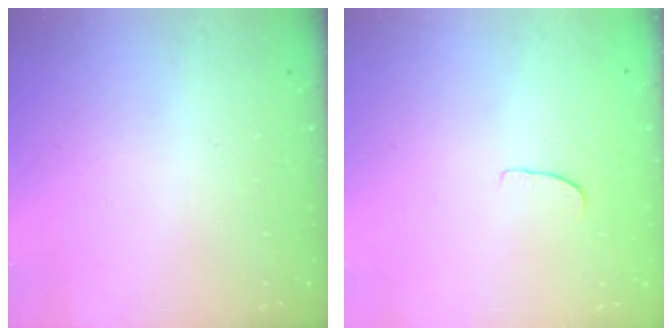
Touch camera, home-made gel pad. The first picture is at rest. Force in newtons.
{"total": 5.4, "press": 5.4, "slide": 0.3}